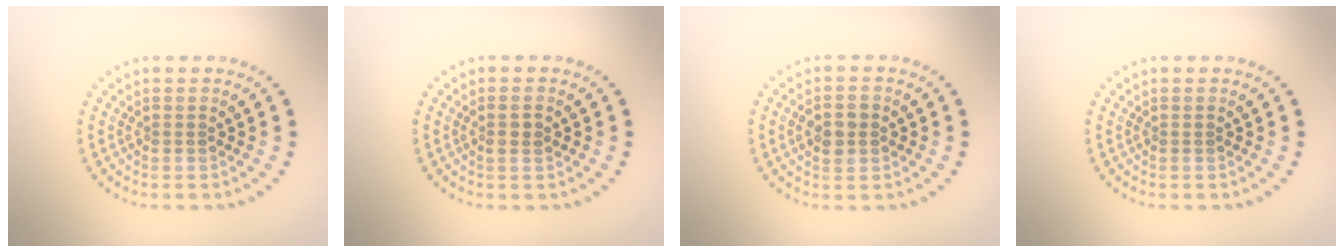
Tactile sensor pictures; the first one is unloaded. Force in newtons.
{"total": 1.2, "press": 1.1, "slide": 0.5}
{"total": 2.6, "press": 2.6, "slide": 0.1}
{"total": 0.0}